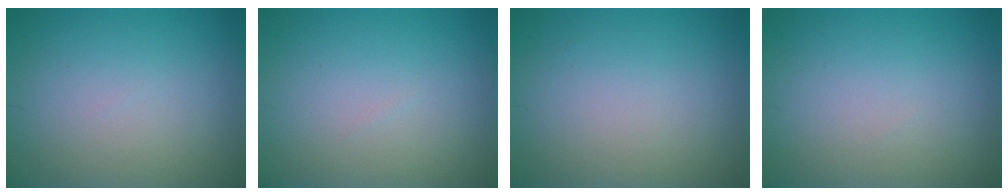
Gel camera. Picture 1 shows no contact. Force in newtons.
{"total": 0.0}
{"total": 0.0}
{"total": 0.0}